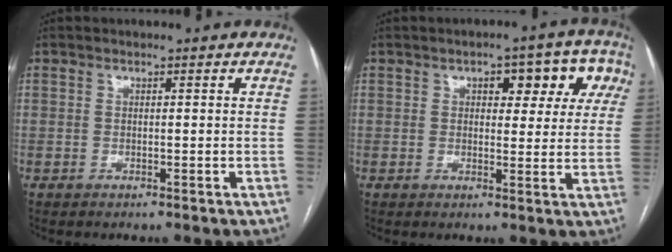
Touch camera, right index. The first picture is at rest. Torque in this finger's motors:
{"motor_torque": [0.44, 0.32, 0.12, 0.05]}